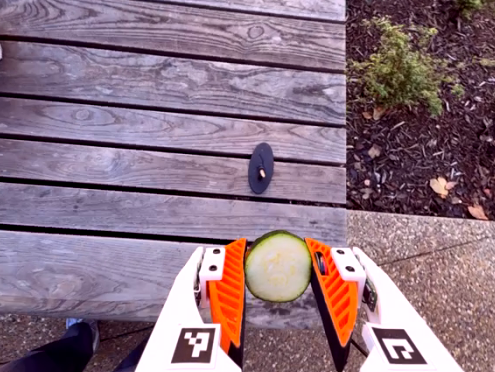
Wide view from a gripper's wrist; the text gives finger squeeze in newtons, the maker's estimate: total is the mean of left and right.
{"total": 14.0, "left": 14.4, "right": 13.5}